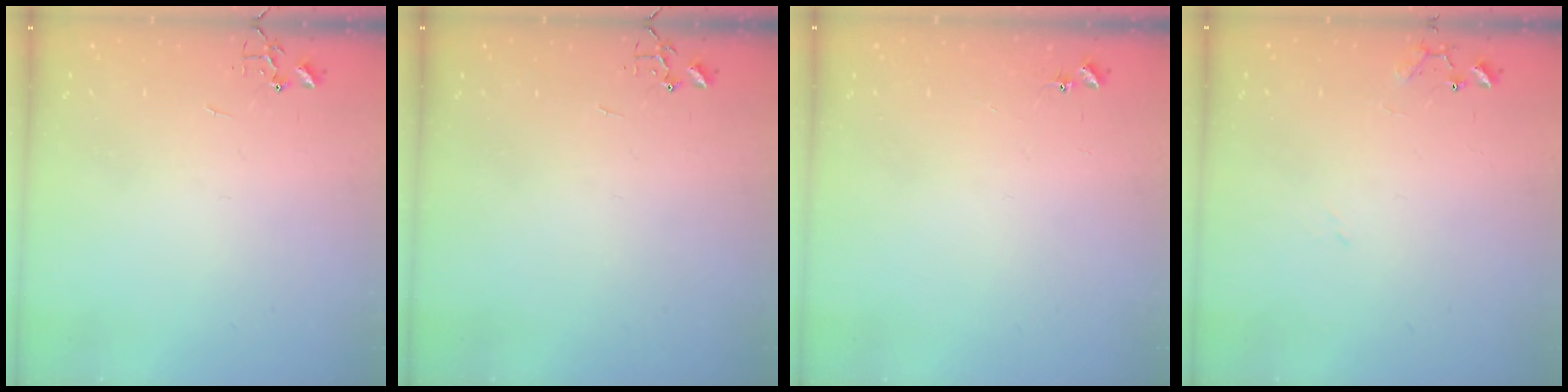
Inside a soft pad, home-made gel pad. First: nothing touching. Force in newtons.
{"total": 0.0}
{"total": 5.4, "press": 5.4, "slide": 0.6}
{"total": 9.5, "press": 9.5, "slide": 0.7}